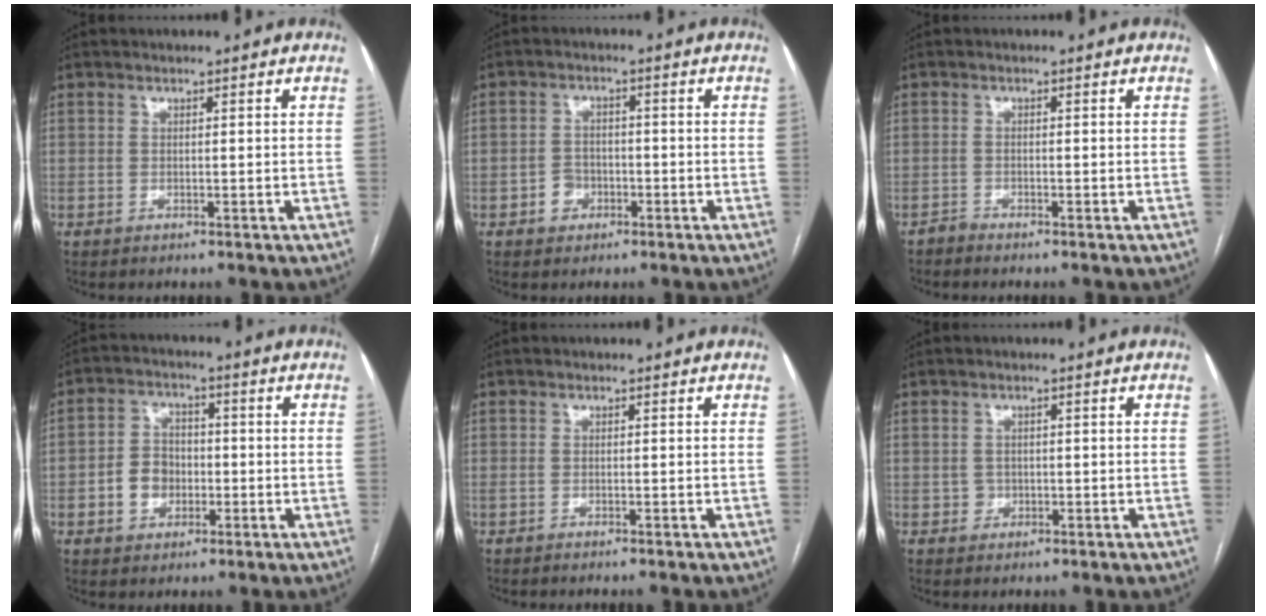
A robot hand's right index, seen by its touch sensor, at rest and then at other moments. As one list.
[{"total": 3.2, "force": [-1.4, 2.6, 1.2], "torque": [-0.014, 0.009, -0.022]}, {"total": 1.0, "force": [-1.0, -0.2, -0.2], "torque": [0.006, -0.003, -0.019]}, {"total": 5.6, "force": [-1.4, 4.6, 3.0], "torque": [-0.060, 0.018, -0.021]}, {"total": 2.2, "force": [-2.0, -0.2, 1.0], "torque": [-0.010, -0.001, -0.026]}, {"total": 1.3, "force": [-0.2, 1.3, 0.2], "torque": [0.002, 0.005, -0.003]}]